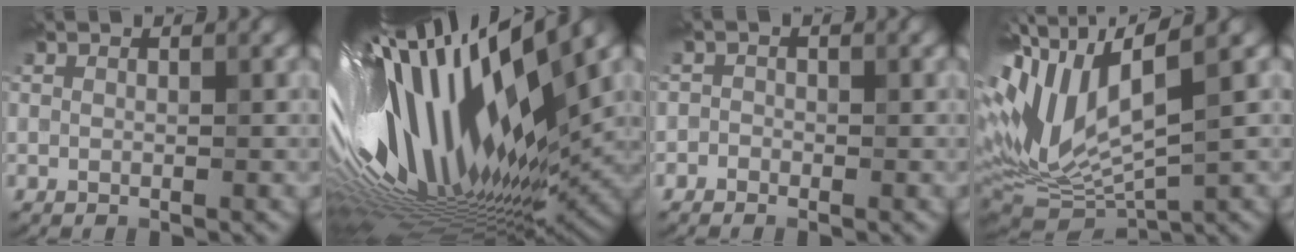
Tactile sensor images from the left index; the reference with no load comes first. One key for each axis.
{"total": 18.7, "fx": 2.0, "fy": 5.4, "fz": 17.8, "tx": -0.309, "ty": -0.010, "tz": 0.030}
{"total": 0.8, "fx": -0.5, "fy": 0.6, "fz": 0.0, "tx": 0.005, "ty": -0.002, "tz": -0.014}
{"total": 11.3, "fx": 1.9, "fy": 4.4, "fz": 10.3, "tx": -0.233, "ty": -0.002, "tz": 0.053}